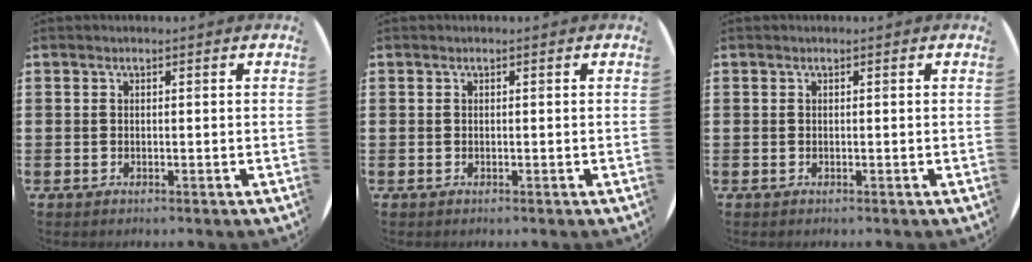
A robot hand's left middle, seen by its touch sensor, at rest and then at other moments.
{"total": 0.0}
{"total": 0.0}